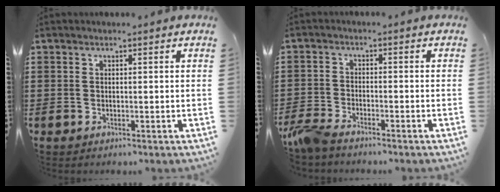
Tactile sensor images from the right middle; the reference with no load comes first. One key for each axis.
{"total": 3.6, "fx": -3.2, "fy": 0.6, "fz": 1.5, "tx": -0.060, "ty": -0.008, "tz": -0.074}